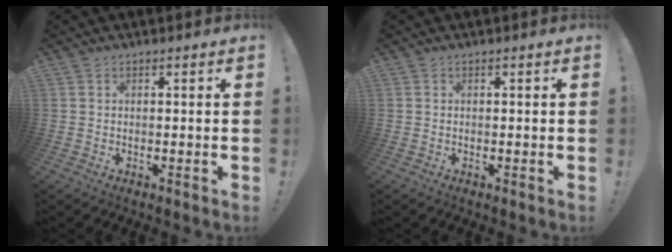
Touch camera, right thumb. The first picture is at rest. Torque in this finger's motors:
{"motor_torque": [-0.21, -0.12, 0.12, 0.01, 0.00]}